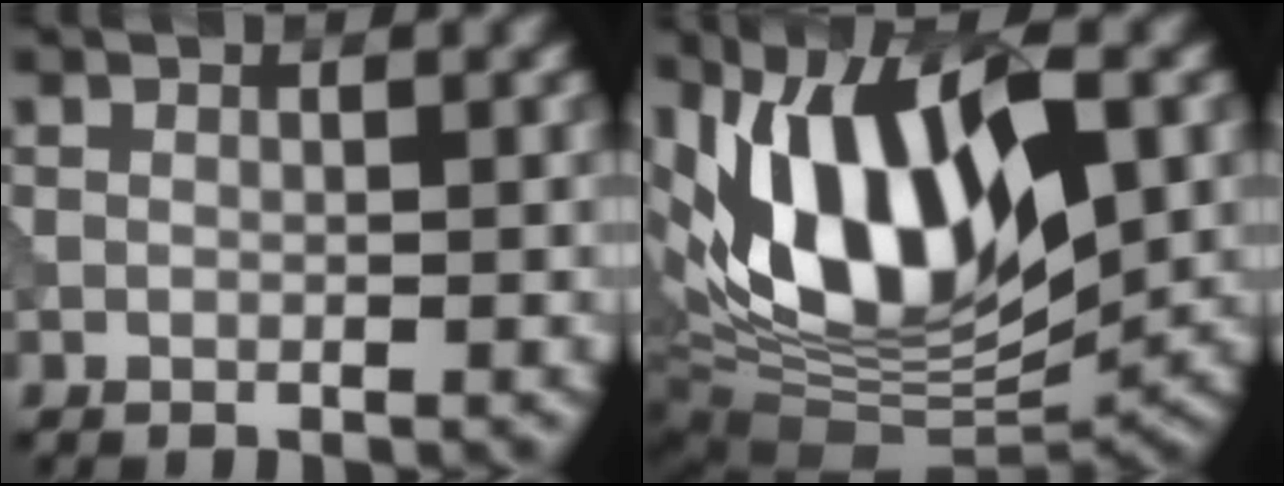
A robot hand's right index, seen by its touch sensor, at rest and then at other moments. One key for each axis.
{"total": 14.2, "fx": 2.7, "fy": 7.2, "fz": 11.9, "tx": -0.217, "ty": 0.006, "tz": 0.040}